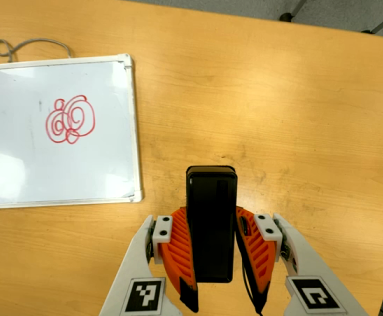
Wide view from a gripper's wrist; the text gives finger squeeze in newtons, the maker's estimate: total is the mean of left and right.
{"total": 6.1, "left": 4.1, "right": 8.1}